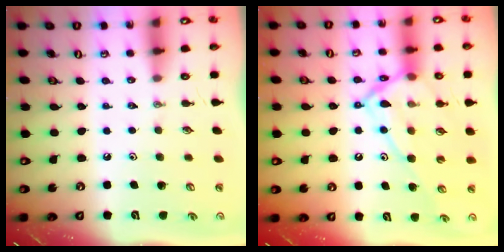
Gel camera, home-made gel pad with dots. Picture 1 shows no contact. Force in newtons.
{"total": 16.0, "press": 15.9, "slide": 1.5}